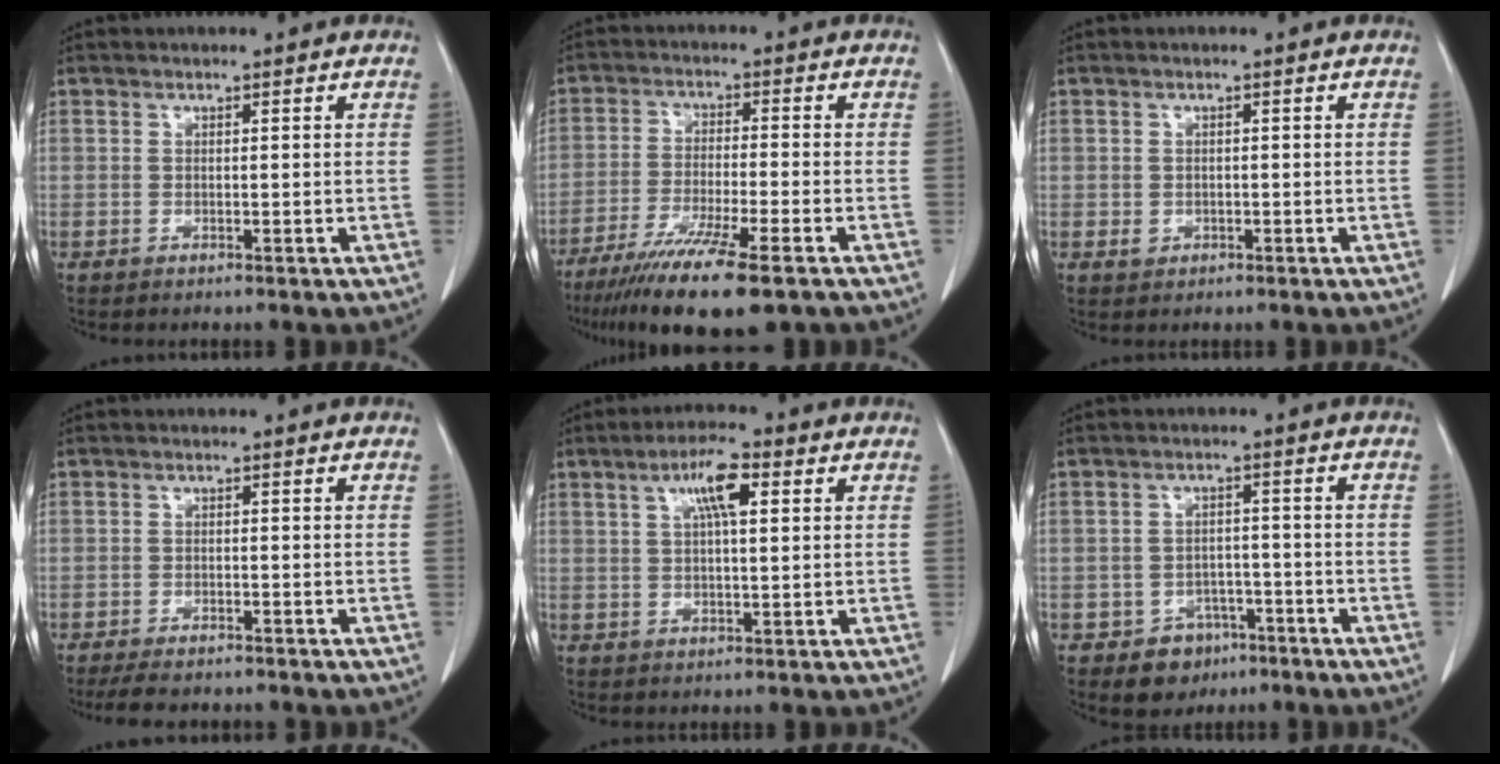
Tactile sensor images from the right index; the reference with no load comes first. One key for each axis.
{"total": 13.6, "fx": -9.3, "fy": 0.8, "fz": 9.8, "tx": -0.176, "ty": -0.040, "tz": -0.154}
{"total": 1.5, "fx": -0.2, "fy": 1.4, "fz": 0.3, "tx": 0.000, "ty": 0.004, "tz": 0.004}
{"total": 5.7, "fx": -4.9, "fy": 1.5, "fz": 2.5, "tx": -0.032, "ty": -0.008, "tz": -0.070}
{"total": 6.3, "fx": 2.4, "fy": 1.2, "fz": 5.7, "tx": -0.105, "ty": 0.010, "tz": 0.040}
{"total": 5.2, "fx": -3.0, "fy": 4.0, "fz": 1.1, "tx": -0.010, "ty": 0.012, "tz": -0.035}